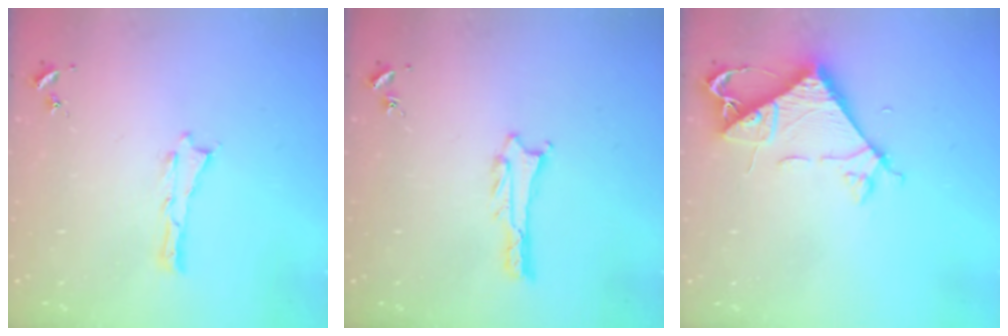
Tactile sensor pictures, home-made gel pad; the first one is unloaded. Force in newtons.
{"total": 1.1, "press": 1.1, "slide": 0.1}
{"total": 7.1, "press": 7.1, "slide": 0.6}